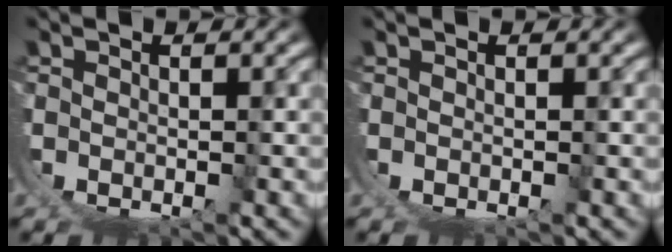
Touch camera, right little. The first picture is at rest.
{"total": 0.0}